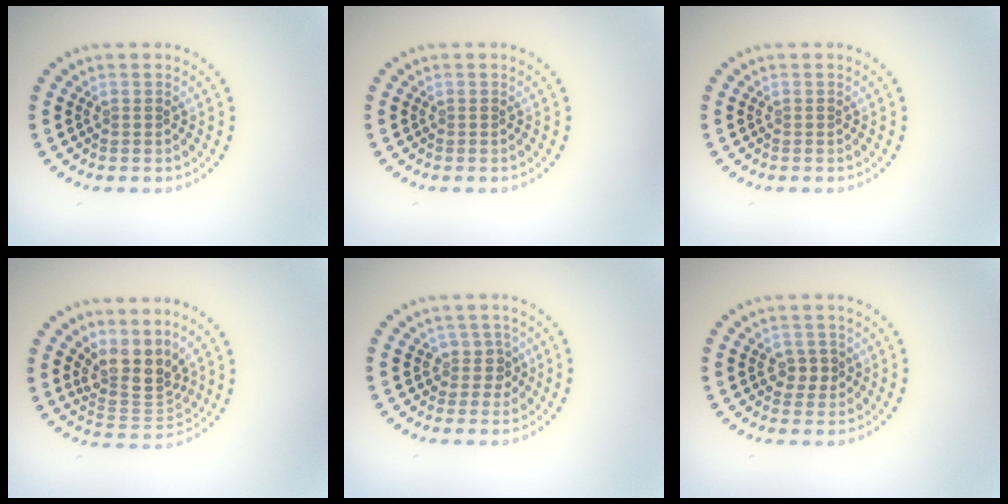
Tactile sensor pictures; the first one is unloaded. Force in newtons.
{"total": 0.0}
{"total": 0.0}
{"total": 3.9, "press": 2.9, "slide": 2.6}
{"total": 1.8, "press": 1.4, "slide": 1.2}
{"total": 1.9, "press": 1.8, "slide": 0.6}